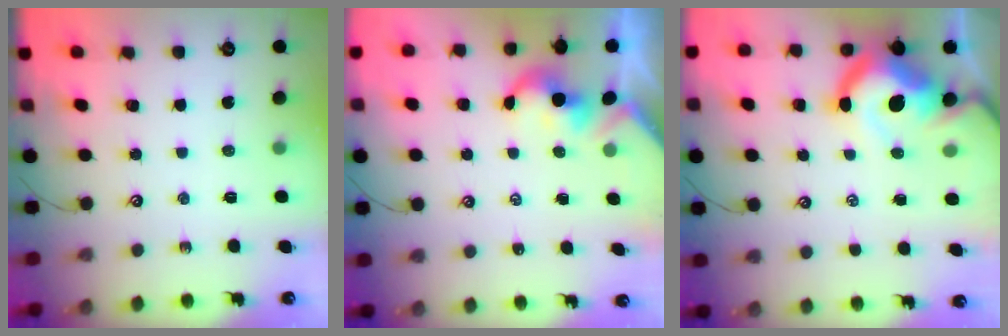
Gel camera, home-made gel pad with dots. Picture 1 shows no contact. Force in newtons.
{"total": 2.1, "press": 2.1, "slide": 0.3}
{"total": 14.9, "press": 14.7, "slide": 2.3}